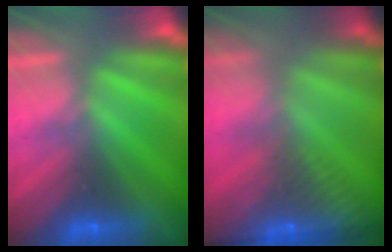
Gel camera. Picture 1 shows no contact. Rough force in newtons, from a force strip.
{"total": 8.8}